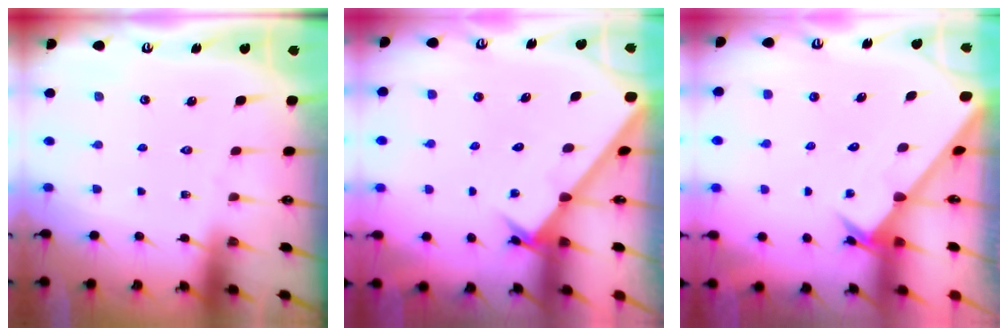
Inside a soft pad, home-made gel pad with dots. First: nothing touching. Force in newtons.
{"total": 3.3, "press": 3.3, "slide": 0.4}
{"total": 2.4, "press": 2.4, "slide": 0.2}